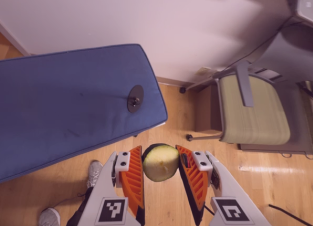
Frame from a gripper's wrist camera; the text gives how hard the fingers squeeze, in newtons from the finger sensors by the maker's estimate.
{"total": 10.0, "left": 9.7, "right": 10.3}